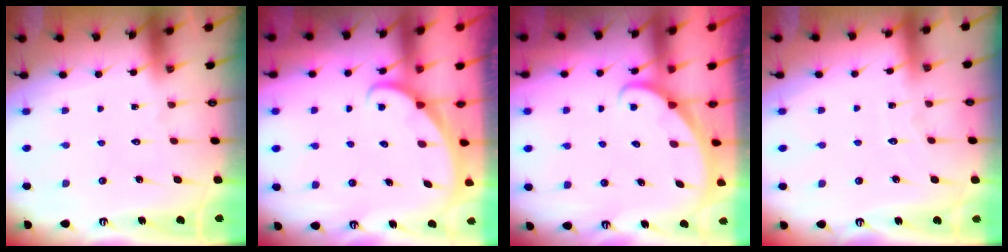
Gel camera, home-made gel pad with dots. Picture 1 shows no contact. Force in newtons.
{"total": 2.0, "press": 2.0, "slide": 0.1}
{"total": 2.0, "press": 2.0, "slide": 0.1}
{"total": 2.8, "press": 2.8, "slide": 0.3}